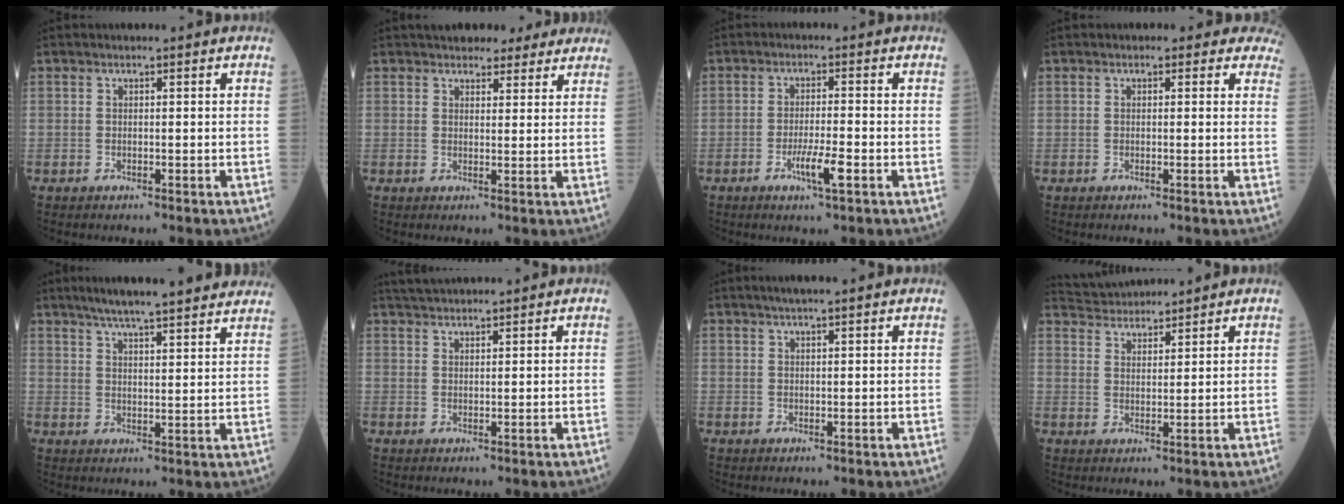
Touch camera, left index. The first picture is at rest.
{"total": 8.6, "force": [7.4, 3.3, 2.7], "torque": [-0.022, 0.021, 0.090]}
{"total": 4.5, "force": [-2.0, 0.2, 4.0], "torque": [-0.077, -0.006, -0.036]}
{"total": 4.1, "force": [3.4, 2.3, 0.4], "torque": [0.024, -0.004, 0.005]}
{"total": 16.0, "force": [13.7, 1.4, 8.1], "torque": [-0.118, 0.025, 0.180]}
{"total": 4.1, "force": [3.9, -0.1, 1.2], "torque": [-0.026, 0.030, 0.075]}
{"total": 3.6, "force": [2.8, 0.0, 2.3], "torque": [-0.032, 0.021, 0.046]}
{"total": 5.7, "force": [5.6, 0.2, 0.4], "torque": [-0.017, 0.033, 0.105]}